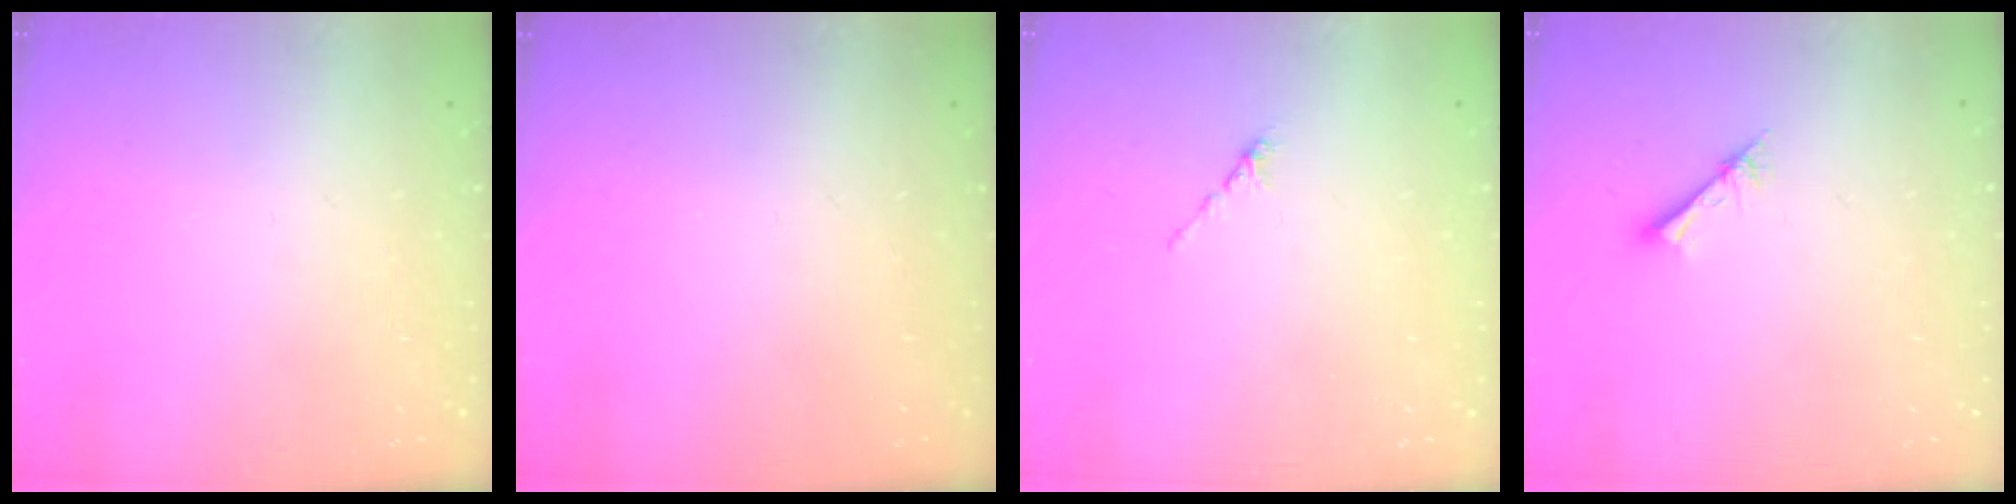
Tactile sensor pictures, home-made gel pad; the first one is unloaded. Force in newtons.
{"total": 0.0}
{"total": 0.0}
{"total": 2.1, "press": 2.1, "slide": 0.2}